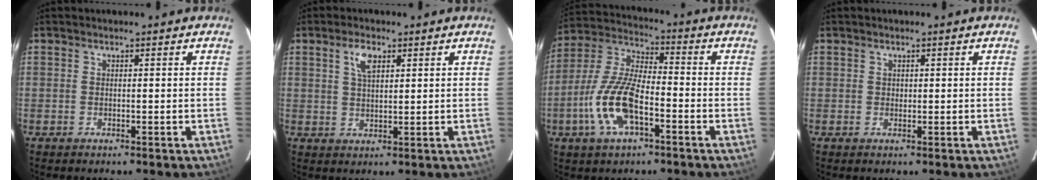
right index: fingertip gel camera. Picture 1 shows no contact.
{"total": 4.1, "force": [2.0, 1.9, 3.1], "torque": [-0.056, 0.007, 0.038]}
{"total": 13.6, "force": [-5.3, 5.3, 11.4], "torque": [-0.247, -0.003, -0.103]}
{"total": 0.7, "force": [0.2, 0.7, 0.0], "torque": [0.003, 0.004, 0.003]}